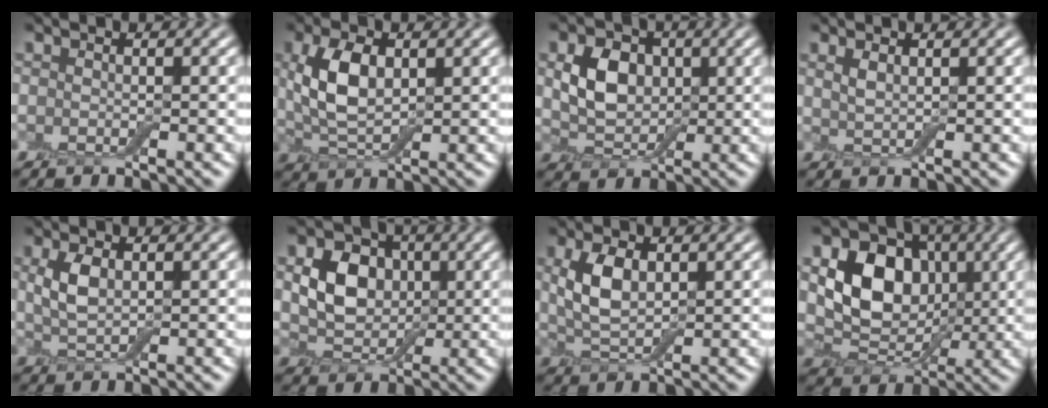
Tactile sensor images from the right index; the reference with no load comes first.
{"total": 4.8, "force": [1.3, 2.7, 3.8], "torque": [-0.089, 0.009, 0.026]}
{"total": 4.3, "force": [1.0, 3.3, 2.5], "torque": [-0.057, 0.004, 0.015]}
{"total": 1.0, "force": [0.8, 0.1, 0.5], "torque": [-0.017, 0.003, 0.018]}
{"total": 2.4, "force": [0.9, 1.3, 1.8], "torque": [-0.051, 0.005, 0.020]}
{"total": 4.8, "force": [0.9, 3.9, 2.7], "torque": [-0.061, 0.003, 0.010]}
{"total": 3.7, "force": [1.2, 1.9, 2.9], "torque": [-0.072, 0.008, 0.024]}
{"total": 8.2, "force": [1.8, 6.5, 4.7], "torque": [-0.086, 0.000, 0.028]}